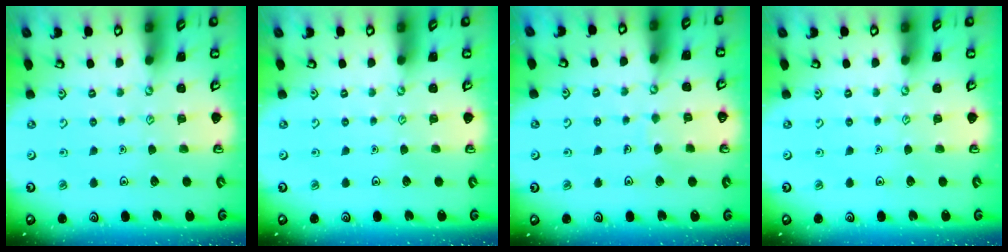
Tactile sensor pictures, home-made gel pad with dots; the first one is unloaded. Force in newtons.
{"total": 0.0}
{"total": 3.5, "press": 3.5, "slide": 0.2}
{"total": 0.0}